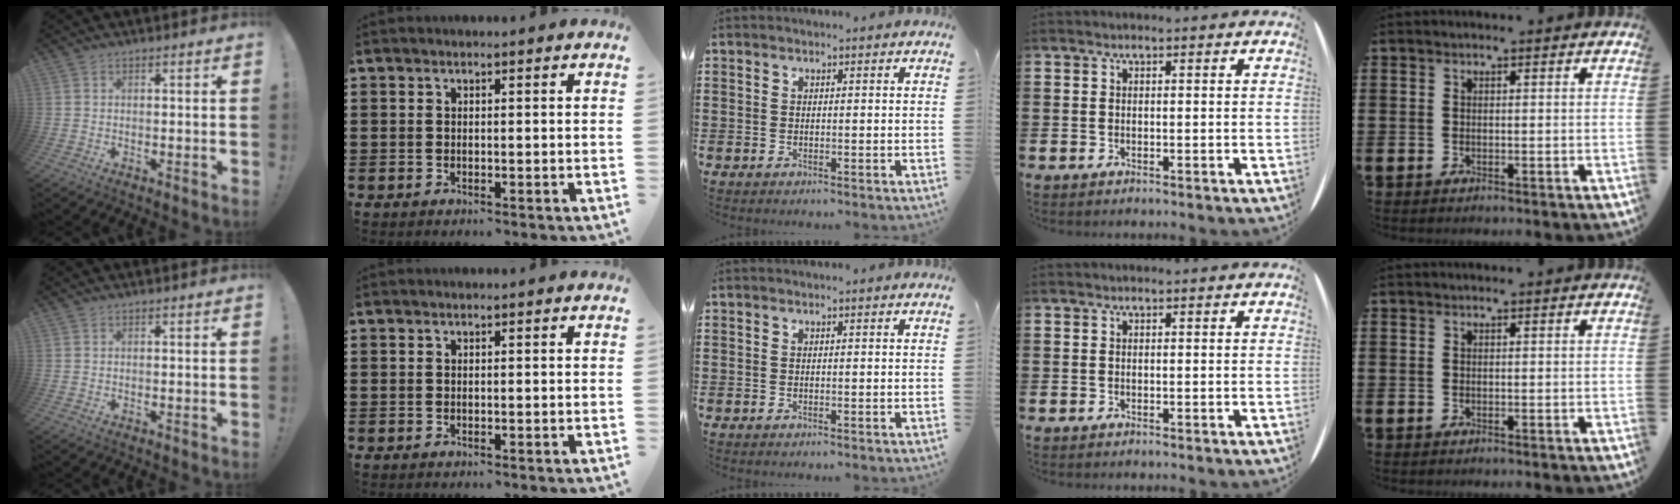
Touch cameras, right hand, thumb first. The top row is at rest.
{}